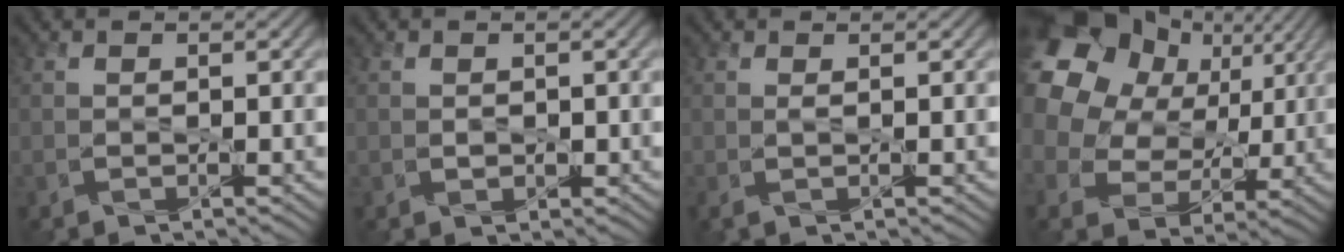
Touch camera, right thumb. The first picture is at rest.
{"total": 1.0, "force": [0.0, 0.8, 0.5], "torque": [-0.011, -0.006, 0.001]}
{"total": 0.8, "force": [0.2, 0.1, 0.8], "torque": [-0.018, 0.000, 0.002]}
{"total": 21.4, "force": [8.9, 16.2, 10.9], "torque": [-0.305, 0.051, 0.166]}